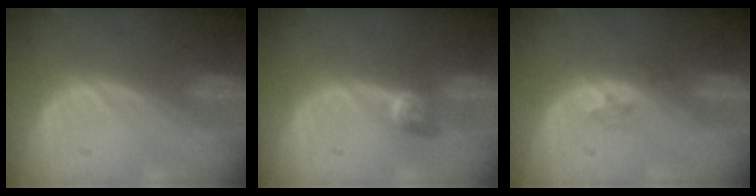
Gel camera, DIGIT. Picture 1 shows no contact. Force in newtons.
{"total": 2.9, "press": 2.5, "slide": 1.5}
{"total": 2.1, "press": 1.8, "slide": 1.2}